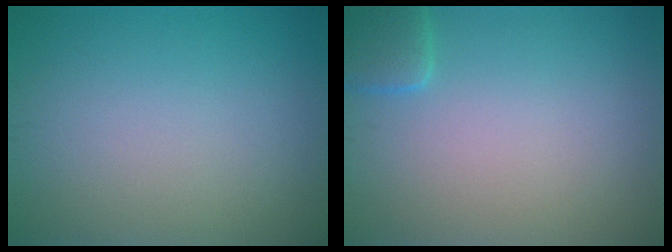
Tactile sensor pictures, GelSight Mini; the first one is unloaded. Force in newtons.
{"total": 2.0, "press": 2.0, "slide": 0.3}